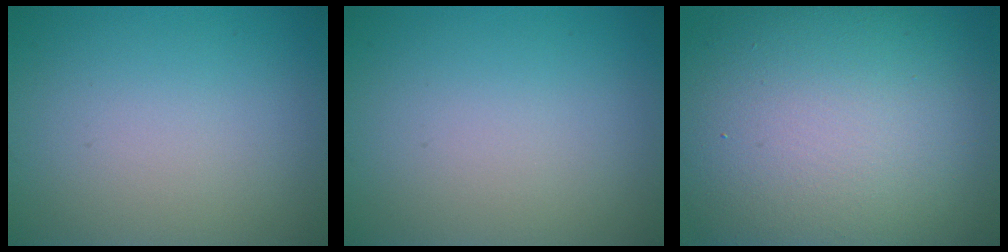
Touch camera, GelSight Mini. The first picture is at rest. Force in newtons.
{"total": 0.0}
{"total": 16.7, "press": 16.7, "slide": 0.9}